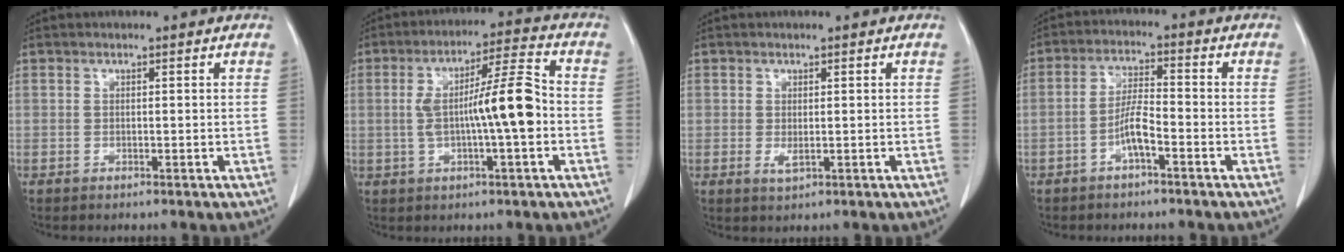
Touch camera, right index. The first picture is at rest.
{"total": 10.6, "force": [-0.9, 0.8, 10.5], "torque": [-0.179, 0.021, -0.019]}
{"total": 1.3, "force": [-0.1, 0.6, 1.1], "torque": [-0.020, -0.005, 0.003]}
{"total": 4.5, "force": [-2.2, 0.5, 3.9], "torque": [-0.079, 0.008, -0.041]}